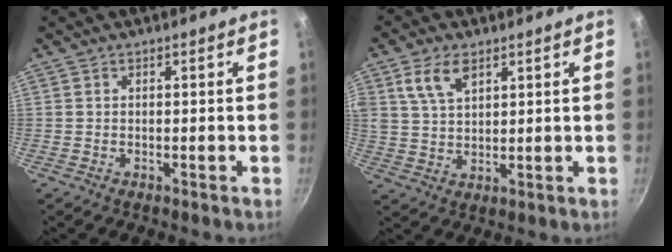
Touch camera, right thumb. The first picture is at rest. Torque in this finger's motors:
{"motor_torque": [0.26, 0.29, 1.35, 1.04, 0.17]}